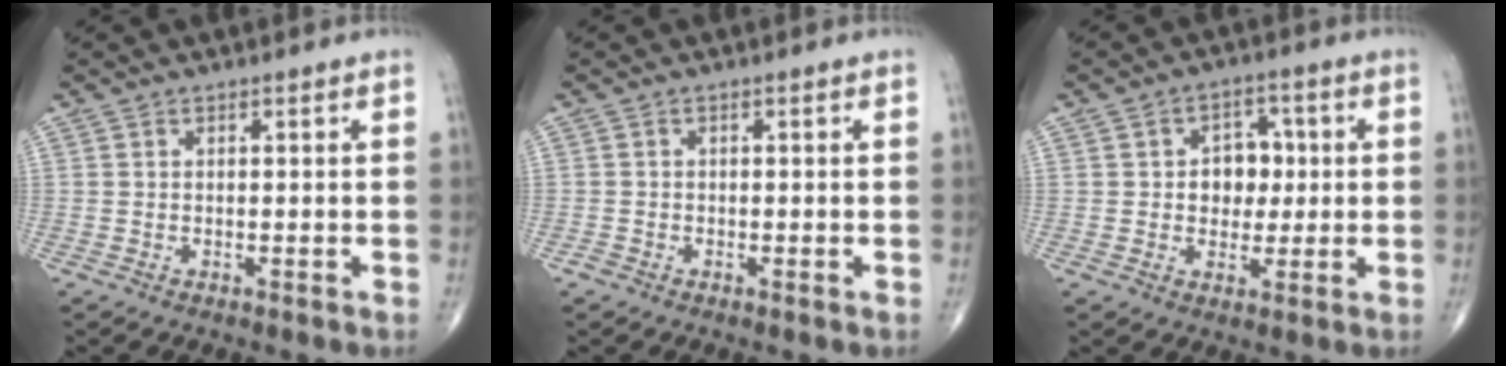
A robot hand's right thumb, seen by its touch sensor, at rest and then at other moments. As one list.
[{"total": 0.8, "force": [-0.5, 0.6, 0.2], "torque": [-0.002, 0.001, -0.014]}, {"total": 6.8, "force": [0.5, 5.3, 4.3], "torque": [-0.022, 0.008, 0.005]}]